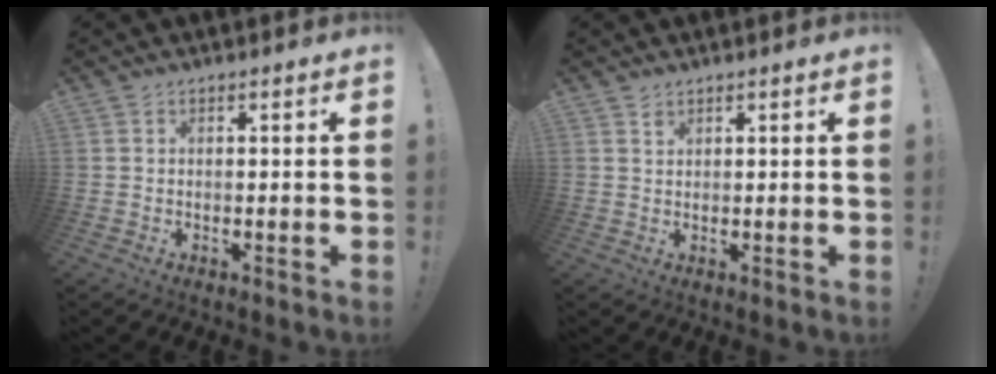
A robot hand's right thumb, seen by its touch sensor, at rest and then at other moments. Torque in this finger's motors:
{"motor_torque": [-0.14, 0.00, -0.16, 0.22, 0.09]}